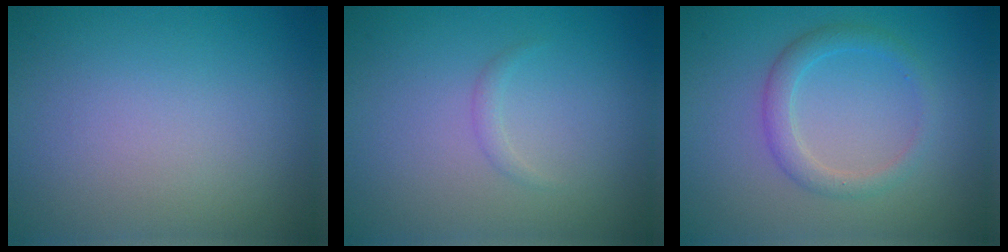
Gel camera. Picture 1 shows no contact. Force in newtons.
{"total": 0.8, "press": 0.8, "slide": 0.0}
{"total": 2.3, "press": 2.3, "slide": 0.1}